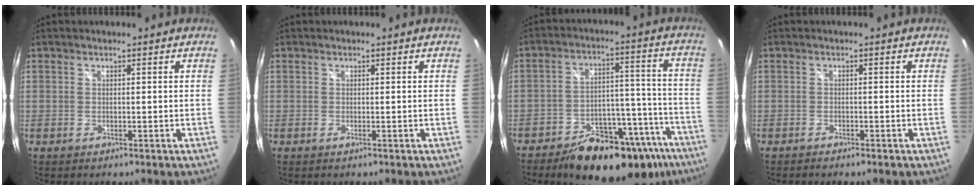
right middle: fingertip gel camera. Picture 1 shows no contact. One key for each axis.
{"total": 0.0}
{"total": 22.3, "fx": -16.1, "fy": 10.0, "fz": 11.8, "tx": -0.165, "ty": 0.029, "tz": -0.203}
{"total": 1.2, "fx": -1.1, "fy": 0.1, "fz": 0.5, "tx": -0.013, "ty": -0.005, "tz": -0.018}